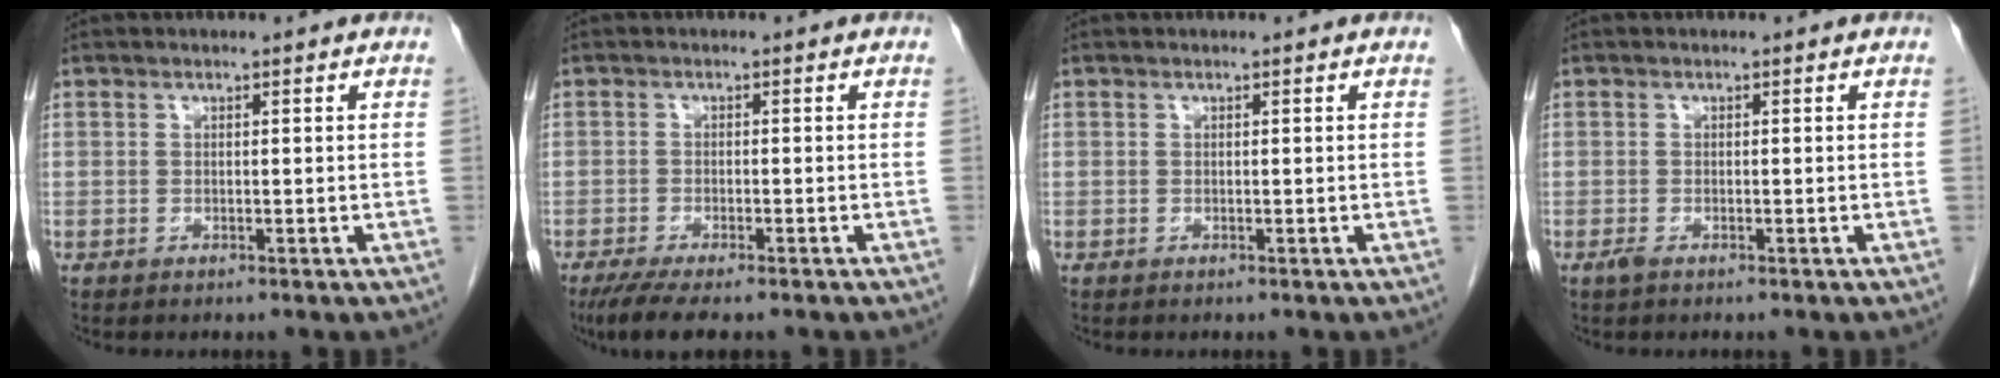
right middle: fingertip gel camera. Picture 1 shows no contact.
{"total": 6.8, "force": [-5.3, 1.4, 4.1], "torque": [-0.065, -0.015, -0.084]}
{"total": 0.0}
{"total": 0.8, "force": [-0.6, 0.2, 0.5], "torque": [-0.016, -0.003, -0.009]}